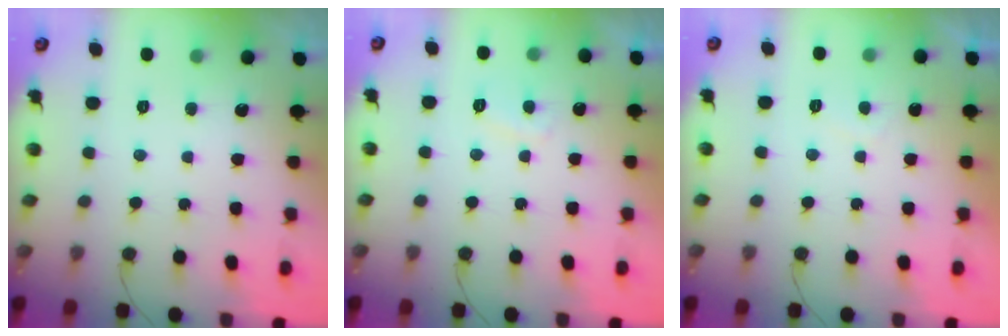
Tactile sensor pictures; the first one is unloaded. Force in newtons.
{"total": 3.0, "press": 2.9, "slide": 0.9}
{"total": 0.9, "press": 0.7, "slide": 0.5}